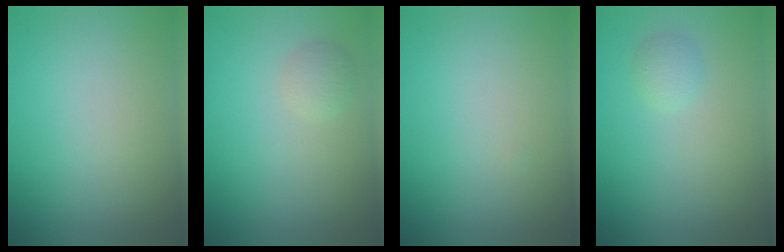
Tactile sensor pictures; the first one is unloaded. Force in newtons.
{"total": 1.3, "press": 1.3, "slide": 0.0}
{"total": 0.0}
{"total": 1.3, "press": 1.3, "slide": 0.1}